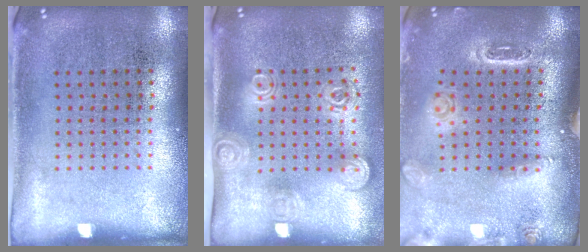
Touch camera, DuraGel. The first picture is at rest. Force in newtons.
{"total": 1.8, "press": 1.3, "slide": 1.2}
{"total": 1.5, "press": 1.5, "slide": 0.3}